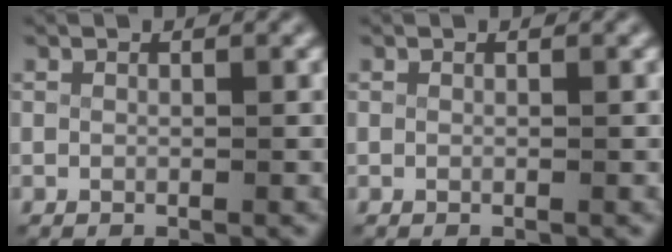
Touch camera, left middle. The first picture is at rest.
{"total": 0.0}